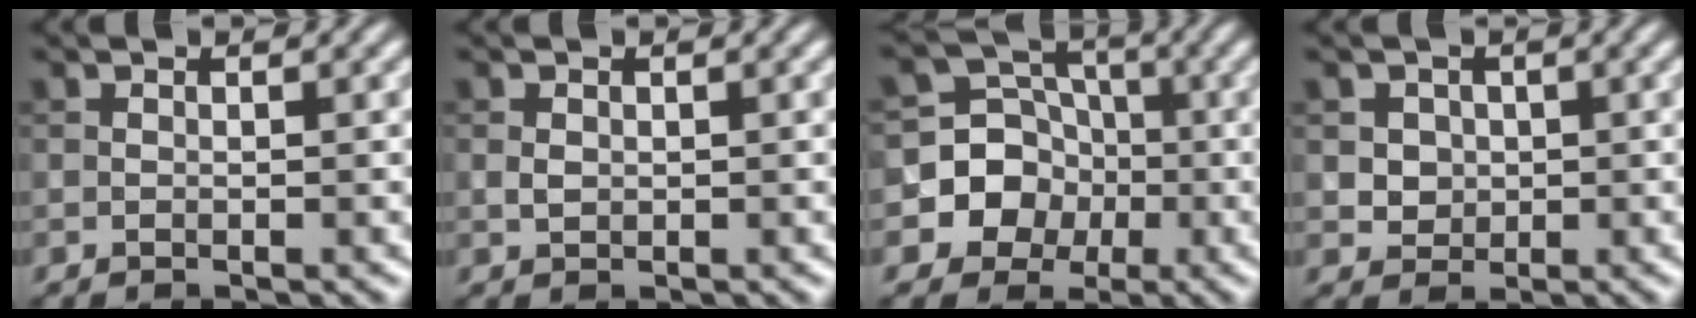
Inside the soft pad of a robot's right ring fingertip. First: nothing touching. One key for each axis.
{"total": 0.8, "fx": 0.1, "fy": 0.7, "fz": 0.5, "tx": -0.012, "ty": 0.000, "tz": 0.002}
{"total": 8.6, "fx": -2.6, "fy": 8.0, "fz": 1.8, "tx": -0.022, "ty": 0.011, "tz": -0.069}
{"total": 2.8, "fx": 0.8, "fy": 2.4, "fz": 1.1, "tx": -0.018, "ty": 0.005, "tz": 0.020}